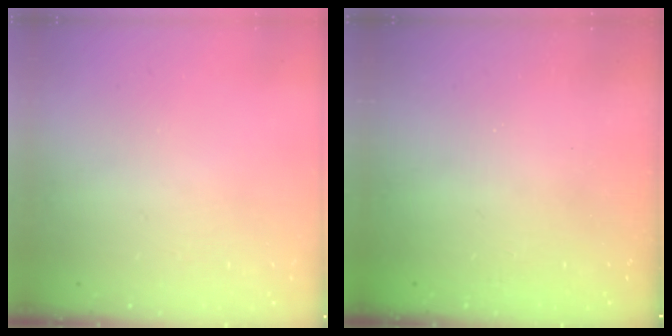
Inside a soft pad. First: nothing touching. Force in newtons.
{"total": 2.5, "press": 2.4, "slide": 0.8}